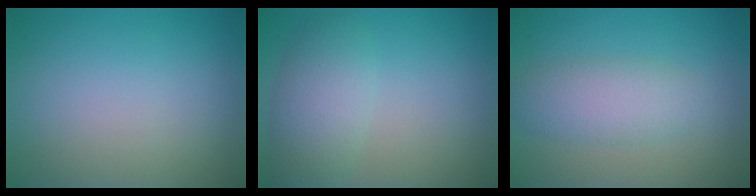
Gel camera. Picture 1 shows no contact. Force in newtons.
{"total": 3.9, "press": 3.9, "slide": 0.3}
{"total": 3.4, "press": 3.4, "slide": 0.1}